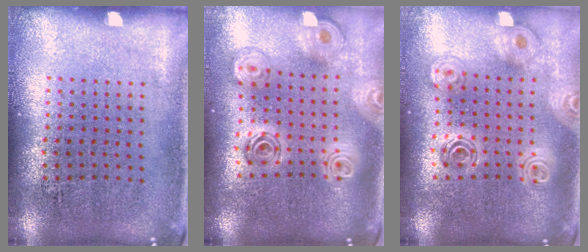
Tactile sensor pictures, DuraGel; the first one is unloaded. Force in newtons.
{"total": 2.2, "press": 1.8, "slide": 1.4}
{"total": 1.8, "press": 1.6, "slide": 0.9}